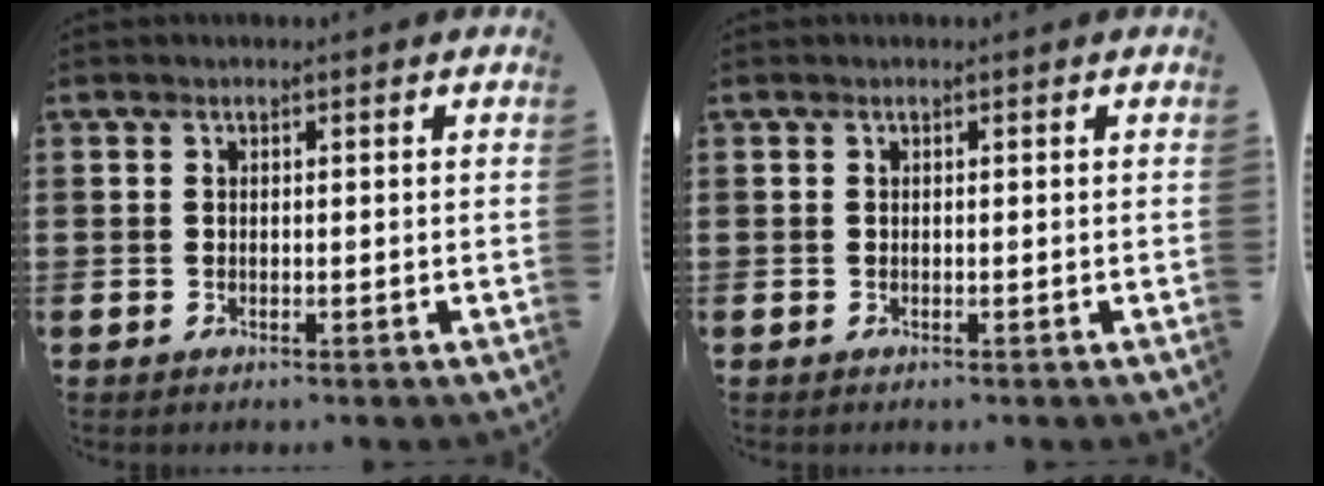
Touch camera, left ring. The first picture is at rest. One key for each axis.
{"total": 0.0}